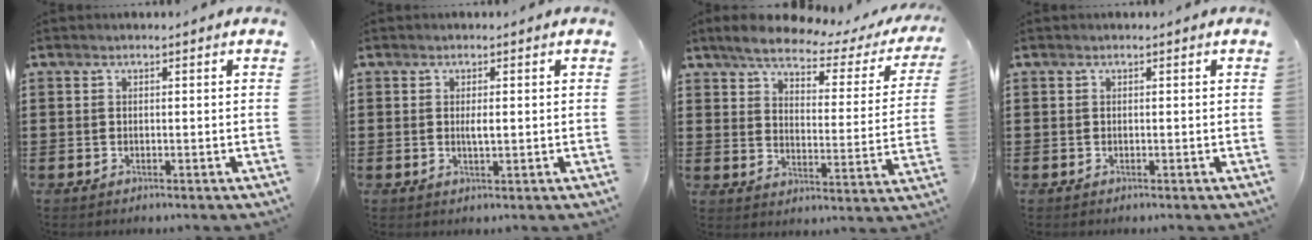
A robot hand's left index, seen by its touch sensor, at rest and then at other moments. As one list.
[{"total": 1.2, "force": [0.1, 0.4, 1.2], "torque": [-0.023, 0.000, 0.001]}, {"total": 5.1, "force": [4.3, 1.0, 2.5], "torque": [-0.072, -0.022, 0.069]}, {"total": 0.0}]